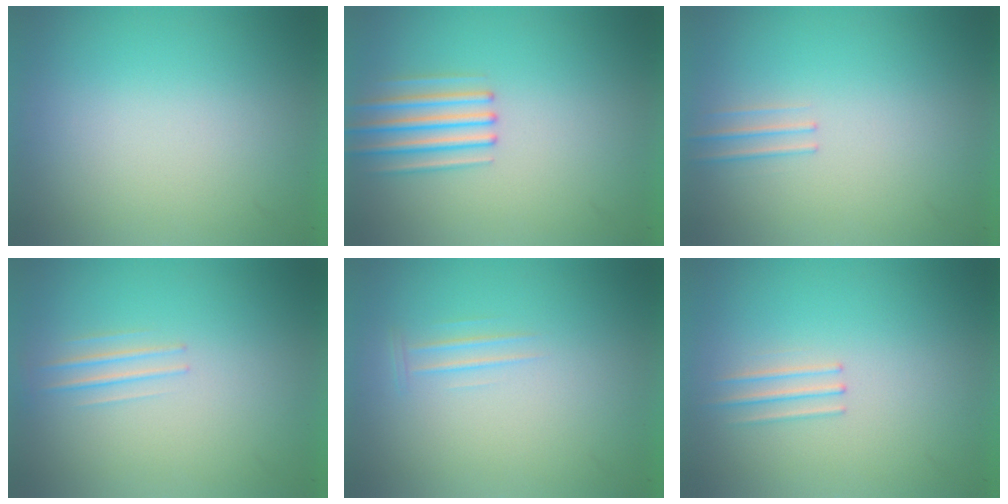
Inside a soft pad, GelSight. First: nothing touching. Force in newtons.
{"total": 2.7}
{"total": 1.1}
{"total": 1.3}
{"total": 1.0}
{"total": 1.2}